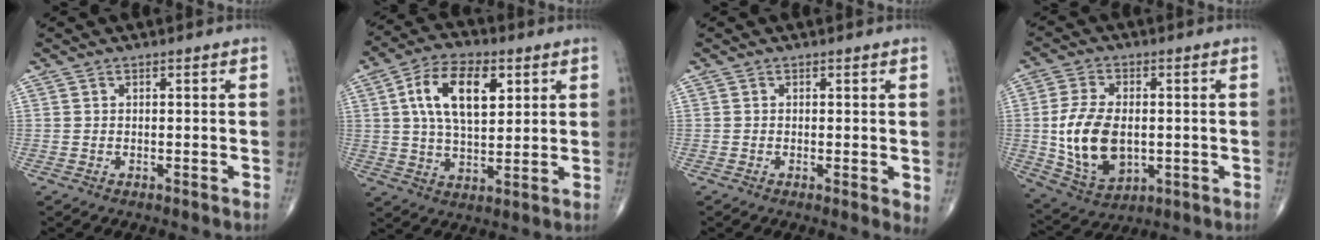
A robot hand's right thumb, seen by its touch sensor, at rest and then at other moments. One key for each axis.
{"total": 13.4, "fx": 4.1, "fy": 7.0, "fz": 10.6, "tx": -0.175, "ty": -0.004, "tz": 0.072}
{"total": 2.2, "fx": 0.0, "fy": 0.7, "fz": 2.1, "tx": -0.031, "ty": -0.008, "tz": -0.005}
{"total": 13.8, "fx": -0.7, "fy": 8.4, "fz": 10.9, "tx": -0.201, "ty": -0.007, "tz": 0.001}